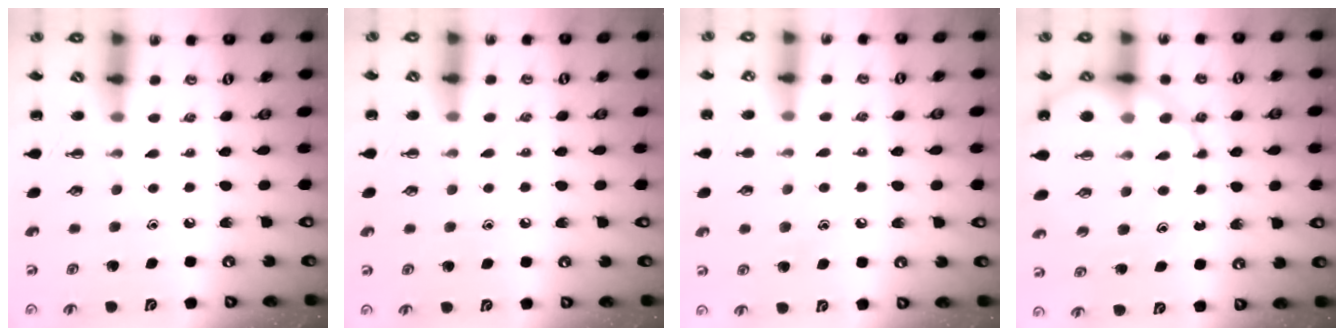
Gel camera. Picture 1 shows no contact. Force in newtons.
{"total": 4.7, "press": 4.4, "slide": 1.6}
{"total": 8.0, "press": 7.8, "slide": 1.8}
{"total": 15.0, "press": 14.5, "slide": 3.7}